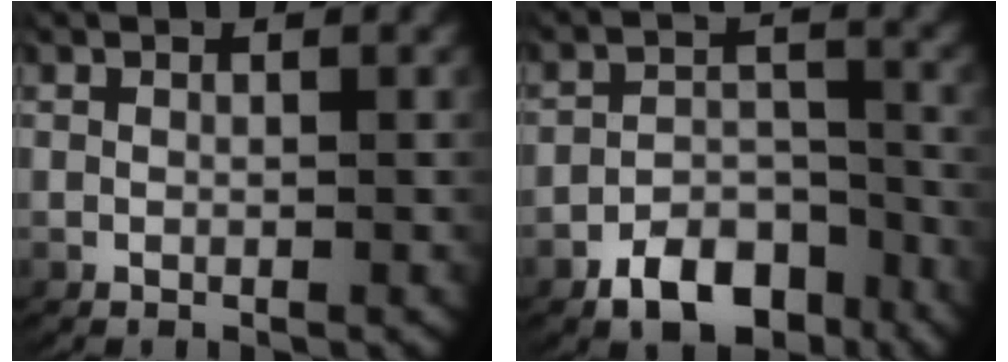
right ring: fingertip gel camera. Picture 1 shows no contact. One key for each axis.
{"total": 6.0, "fx": -4.5, "fy": 3.3, "fz": 2.2, "tx": -0.023, "ty": -0.008, "tz": -0.077}